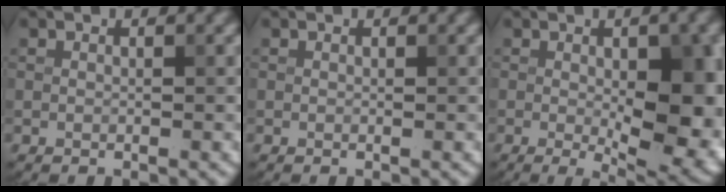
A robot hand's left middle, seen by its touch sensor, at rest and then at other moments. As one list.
[{"total": 0.0}, {"total": 11.6, "force": [-0.7, 4.9, 10.5], "torque": [-0.111, -0.015, 0.001]}]